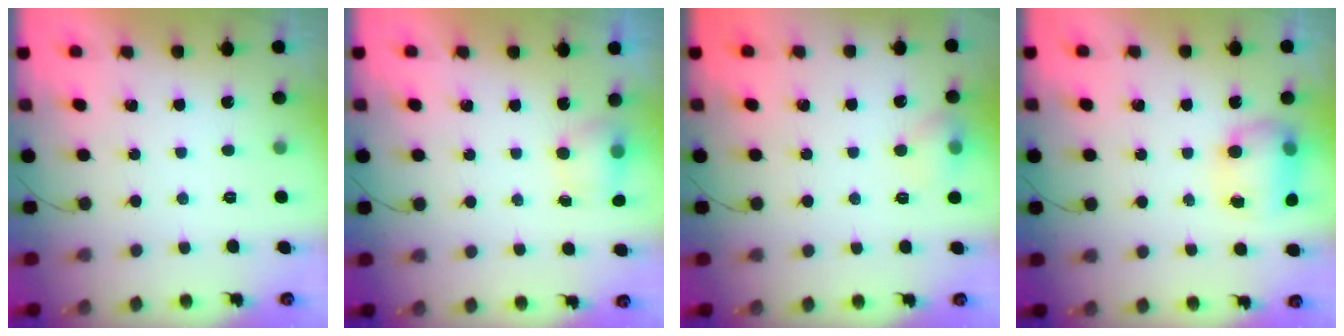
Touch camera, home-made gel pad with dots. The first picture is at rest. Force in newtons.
{"total": 4.7, "press": 4.6, "slide": 1.0}
{"total": 6.8, "press": 6.7, "slide": 1.2}
{"total": 8.0, "press": 8.0, "slide": 0.5}